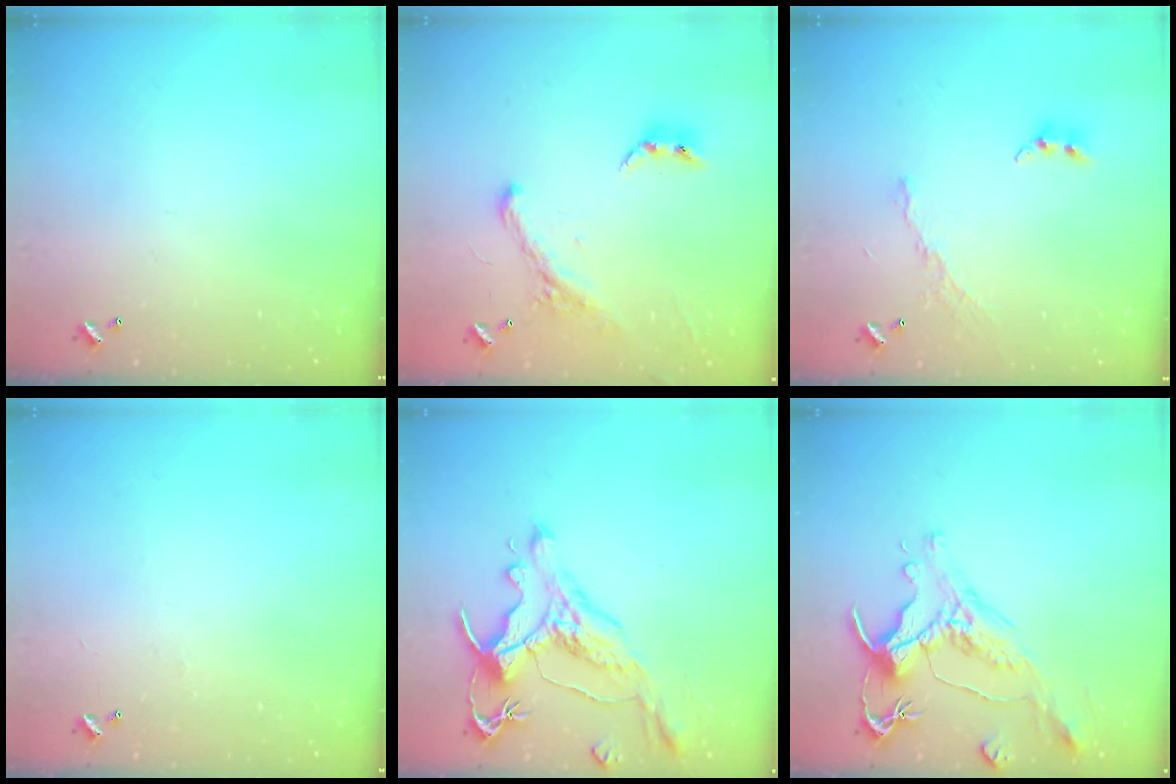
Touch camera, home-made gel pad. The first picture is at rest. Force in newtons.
{"total": 2.6, "press": 2.3, "slide": 1.3}
{"total": 7.1, "press": 7.1, "slide": 0.6}
{"total": 2.6, "press": 2.6, "slide": 0.4}
{"total": 1.7, "press": 1.2, "slide": 1.1}
{"total": 1.6, "press": 0.9, "slide": 1.3}